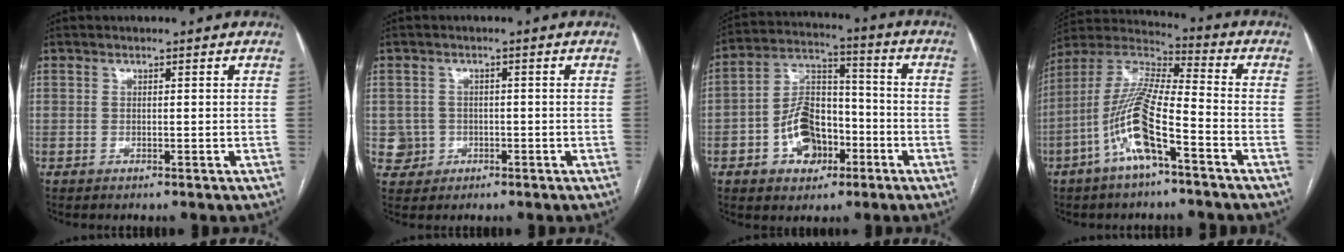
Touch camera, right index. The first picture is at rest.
{"total": 3.3, "force": [-0.7, 3.2, -0.1], "torque": [0.012, 0.011, -0.007]}
{"total": 11.1, "force": [-4.2, 7.2, 7.2], "torque": [-0.146, 0.030, -0.068]}
{"total": 13.6, "force": [-6.0, 2.5, 12.0], "torque": [-0.253, 0.003, -0.115]}